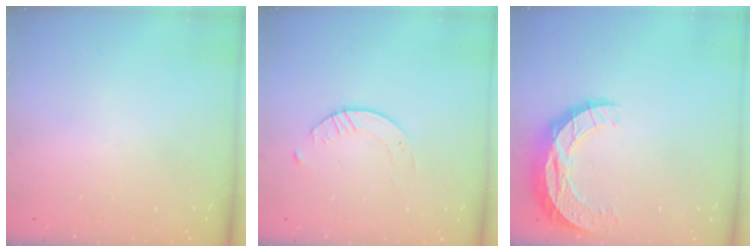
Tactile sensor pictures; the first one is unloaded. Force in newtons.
{"total": 2.1, "press": 2.0, "slide": 0.3}
{"total": 10.9, "press": 10.9, "slide": 0.7}